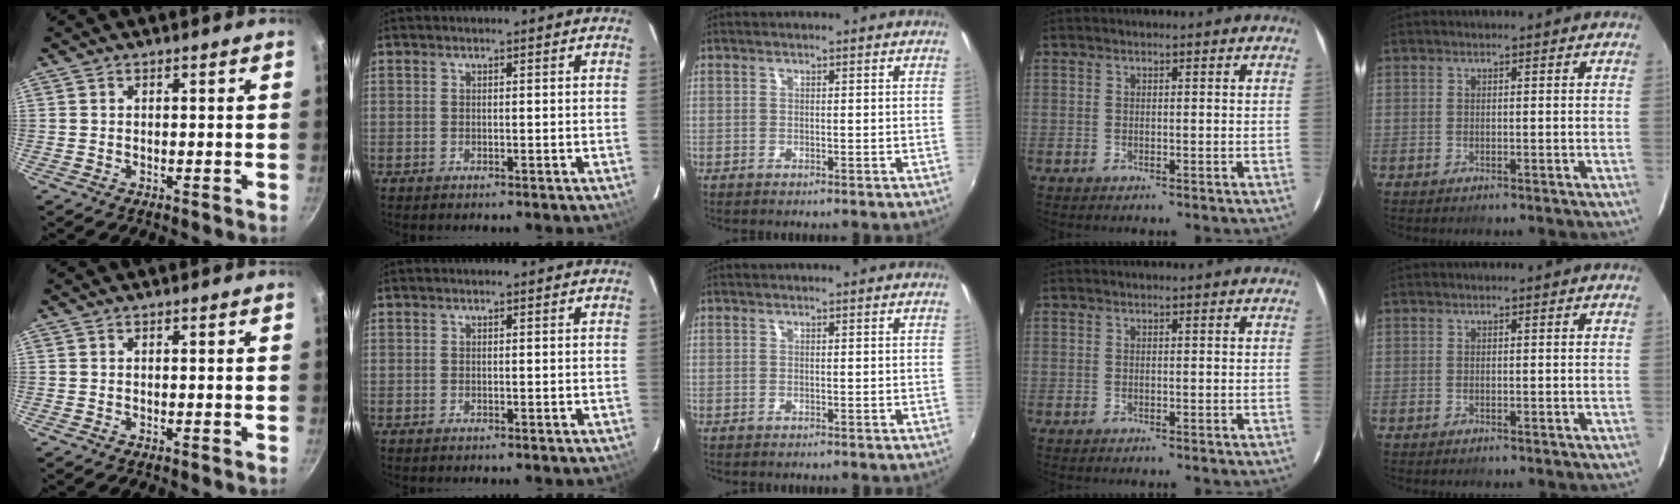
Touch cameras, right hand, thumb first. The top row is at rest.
{}